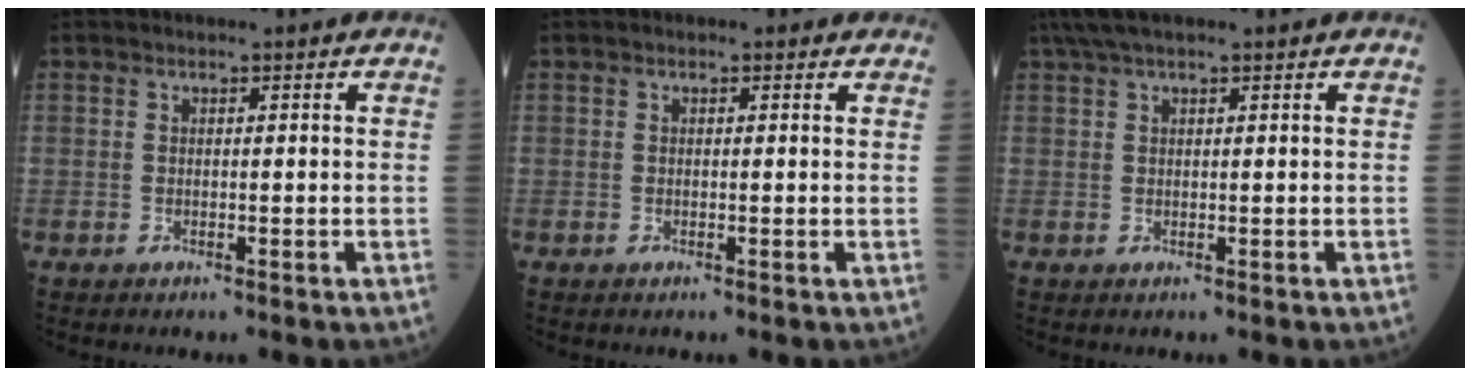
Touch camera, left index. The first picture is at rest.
{"total": 0.5, "force": [0.2, 0.4, 0.1], "torque": [0.001, -0.001, -0.005]}
{"total": 4.8, "force": [3.7, 0.6, 2.9], "torque": [-0.056, 0.035, 0.070]}